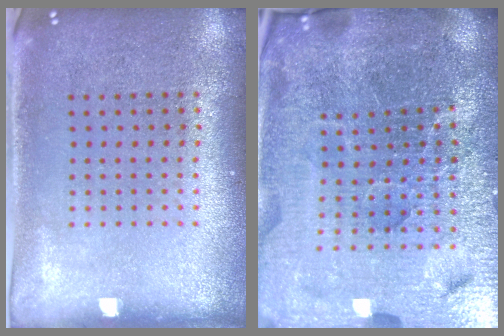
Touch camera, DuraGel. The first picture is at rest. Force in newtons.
{"total": 6.4, "press": 5.7, "slide": 2.9}